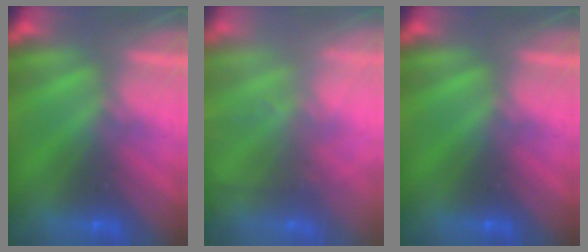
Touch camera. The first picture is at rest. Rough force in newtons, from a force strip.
{"total": 11.3}
{"total": 0.0}